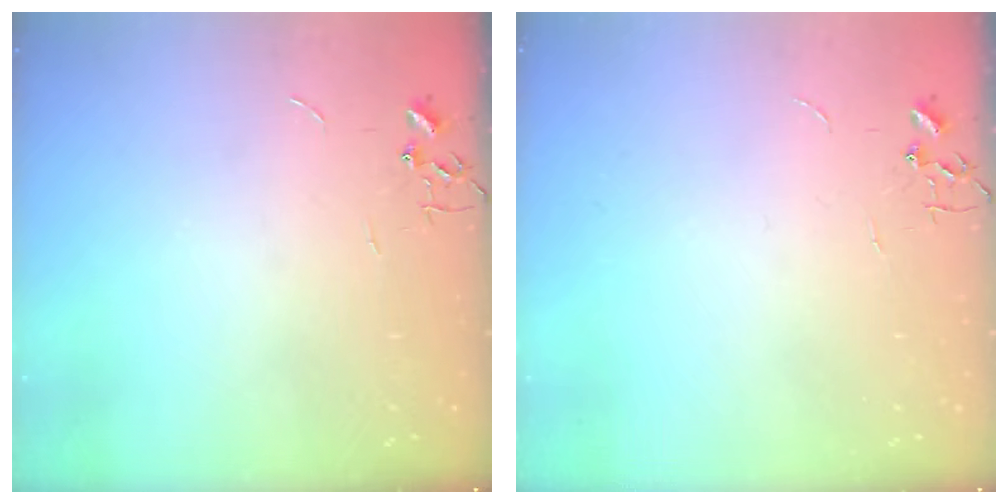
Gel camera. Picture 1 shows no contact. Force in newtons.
{"total": 0.0}